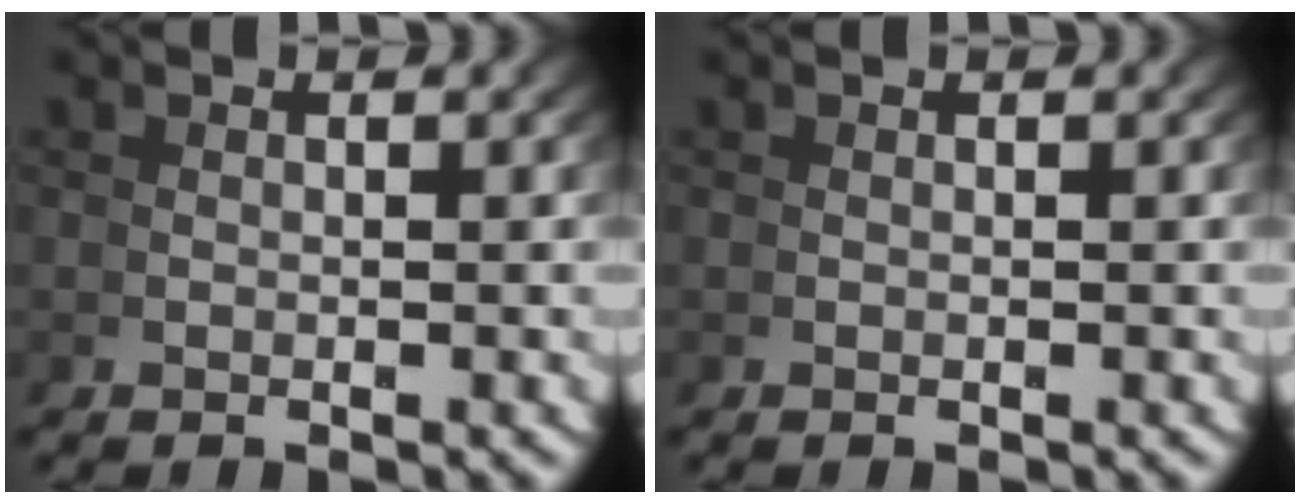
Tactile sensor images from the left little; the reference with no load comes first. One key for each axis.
{"total": 0.0}